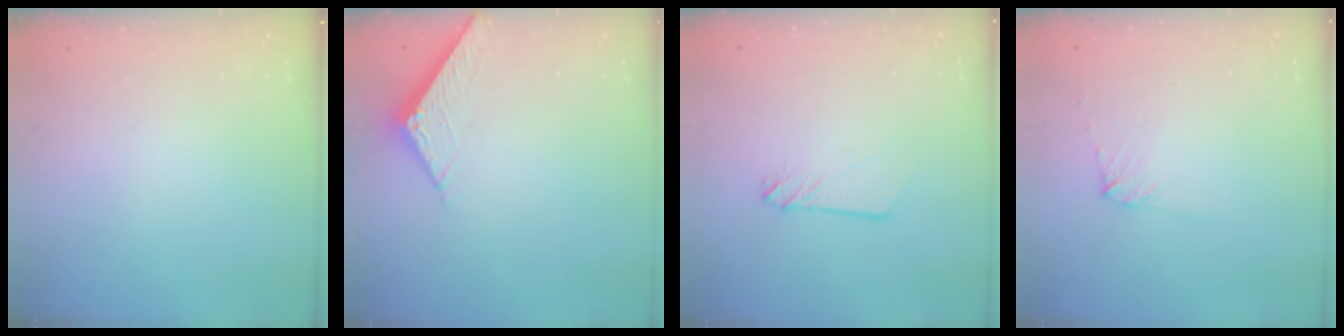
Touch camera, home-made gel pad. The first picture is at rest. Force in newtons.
{"total": 7.4, "press": 7.4, "slide": 0.2}
{"total": 2.3, "press": 2.3, "slide": 0.3}
{"total": 5.1, "press": 5.1, "slide": 0.8}